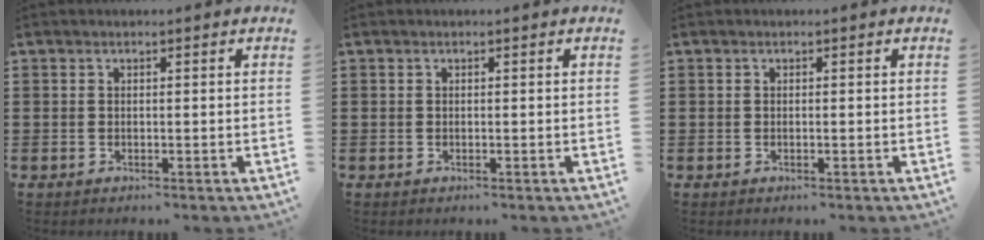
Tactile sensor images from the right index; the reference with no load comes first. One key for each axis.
{"total": 0.0}
{"total": 0.0}